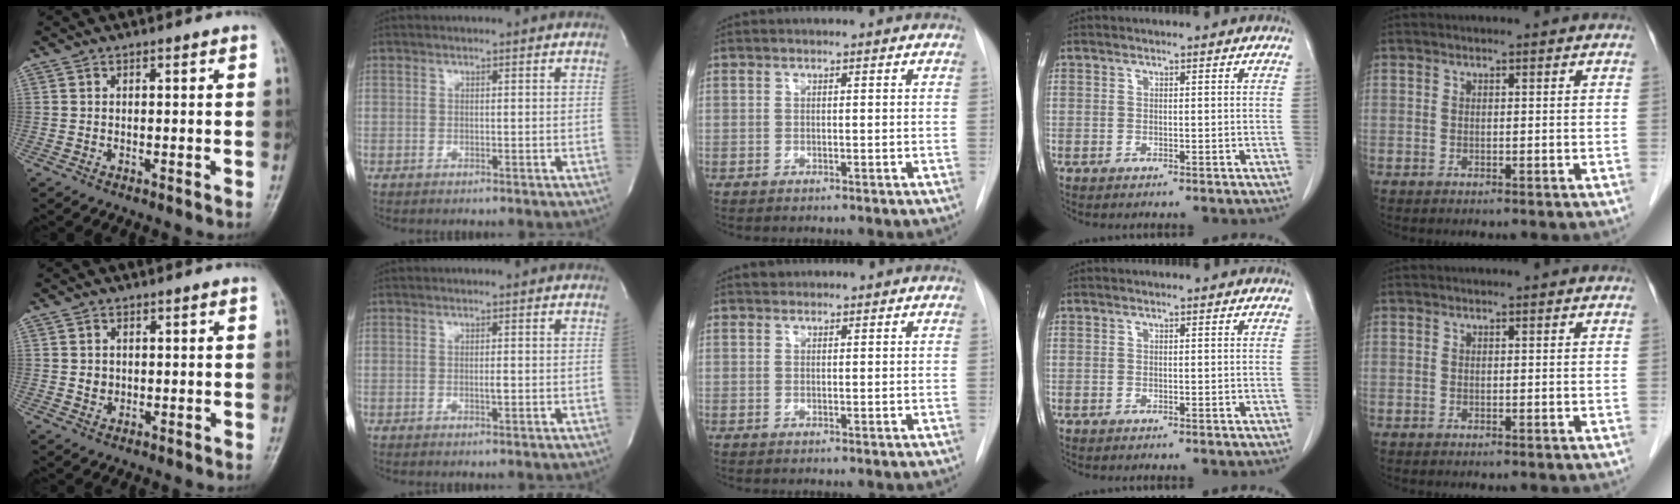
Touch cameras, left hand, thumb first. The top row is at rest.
{"thumb": {"total": 2.0, "force": [0.2, 1.8, 0.8], "torque": [-0.004, 0.001, 0.007]}, "index": {"total": 0.8, "force": [-0.1, 0.1, 0.8], "torque": [-0.017, -0.001, -0.001]}, "middle": {"total": 0.7, "force": [0.6, 0.4, -0.1], "torque": [-0.002, 0.006, 0.010]}}